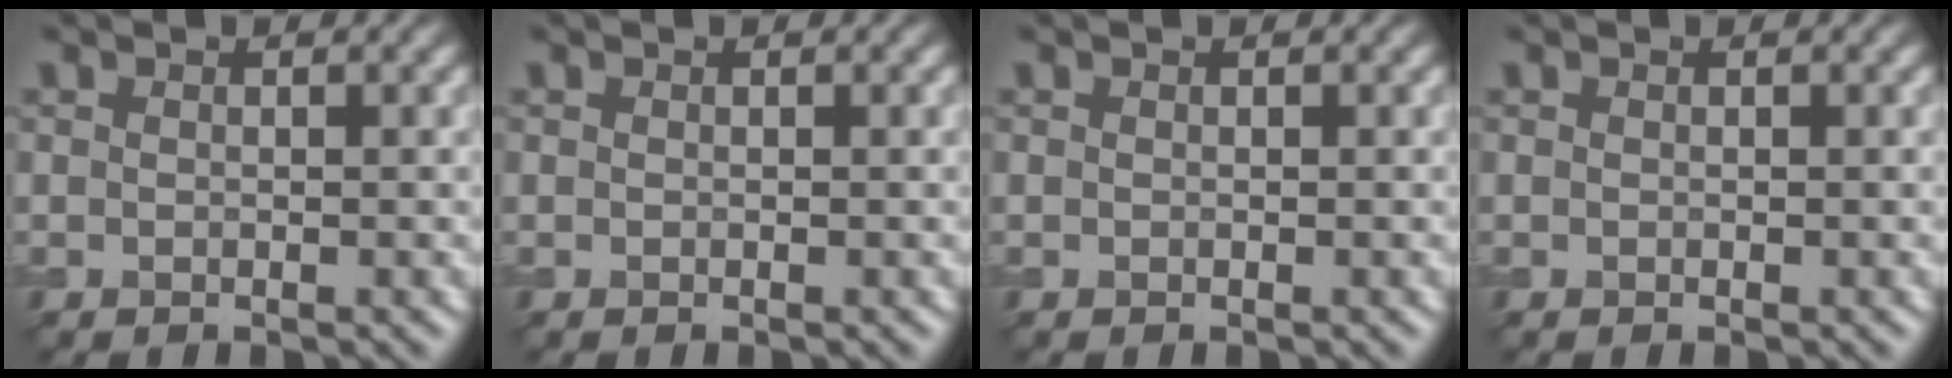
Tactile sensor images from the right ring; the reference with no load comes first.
{"total": 0.0}
{"total": 0.0}
{"total": 0.0}